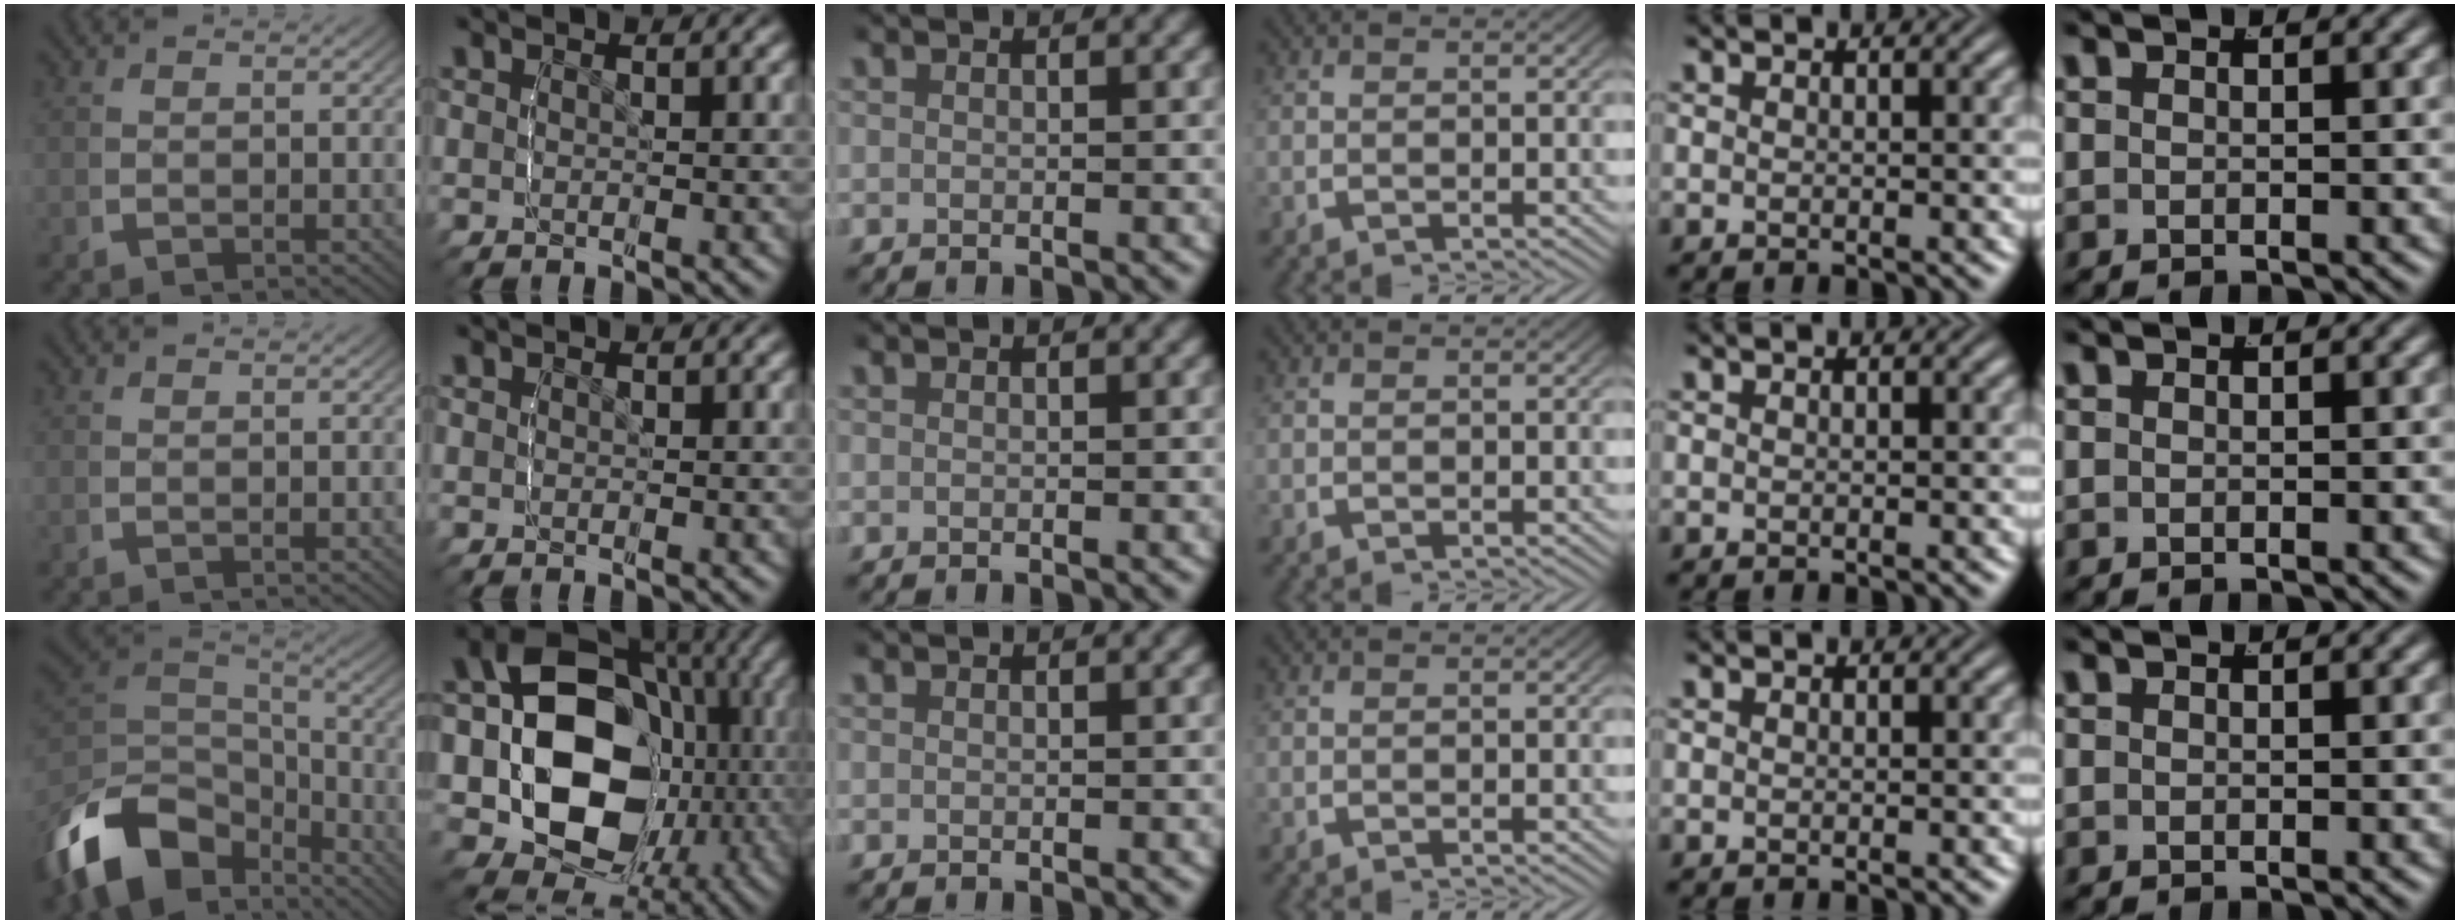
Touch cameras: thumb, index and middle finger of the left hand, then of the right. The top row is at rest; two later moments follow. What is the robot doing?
{"motion": "grasp_and_lifting", "object": "scissors"}